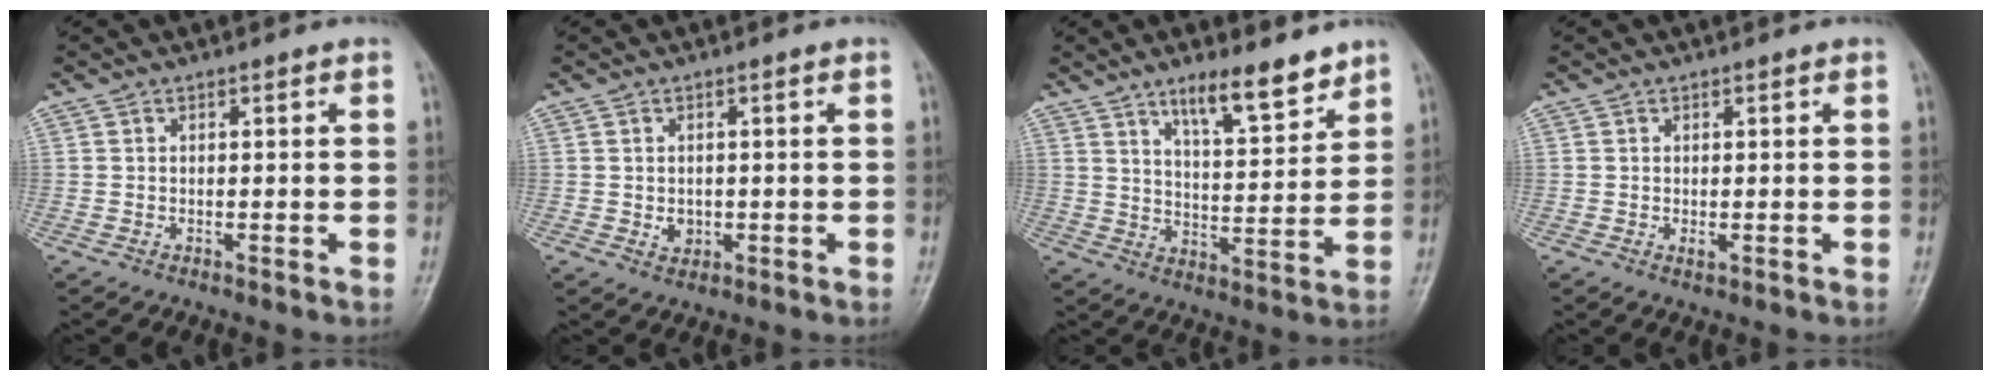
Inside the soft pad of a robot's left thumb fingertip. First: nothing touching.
{"total": 2.2, "force": [-0.2, 1.8, 1.2], "torque": [-0.009, 0.000, 0.003]}
{"total": 10.2, "force": [7.4, 2.6, 6.5], "torque": [-0.085, -0.054, 0.126]}
{"total": 1.3, "force": [0.2, 0.5, 1.2], "torque": [-0.017, 0.002, 0.006]}